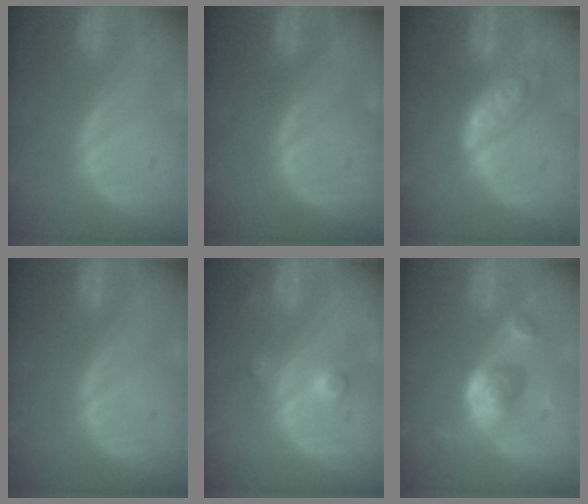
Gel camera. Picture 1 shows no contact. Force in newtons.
{"total": 0.0}
{"total": 6.3, "press": 6.3, "slide": 0.4}
{"total": 0.0}
{"total": 3.6, "press": 3.4, "slide": 1.1}
{"total": 5.5, "press": 5.3, "slide": 1.3}